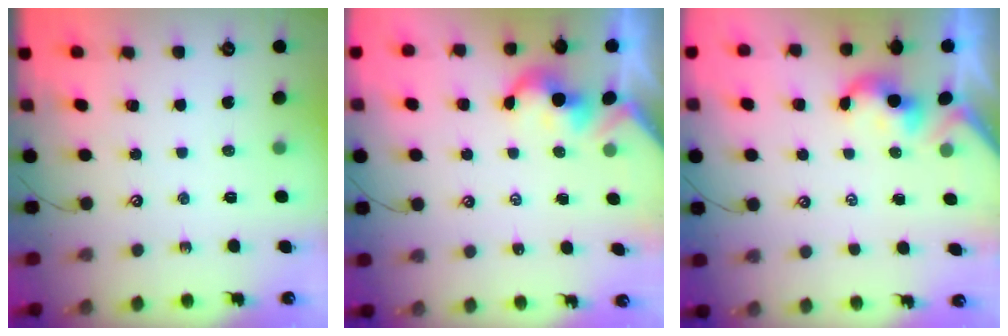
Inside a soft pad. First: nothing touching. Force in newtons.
{"total": 2.0, "press": 1.9, "slide": 0.4}
{"total": 0.6, "press": 0.6, "slide": 0.3}